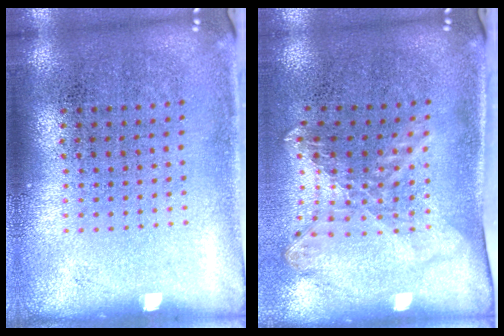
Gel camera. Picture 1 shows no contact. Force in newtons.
{"total": 1.9, "press": 1.4, "slide": 1.3}